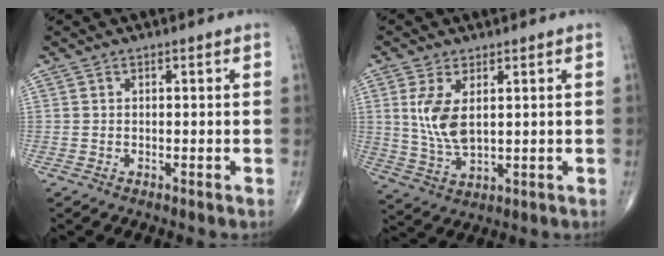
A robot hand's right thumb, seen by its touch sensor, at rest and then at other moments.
{"total": 8.1, "force": [2.0, 4.0, 6.8], "torque": [-0.139, -0.014, 0.050]}